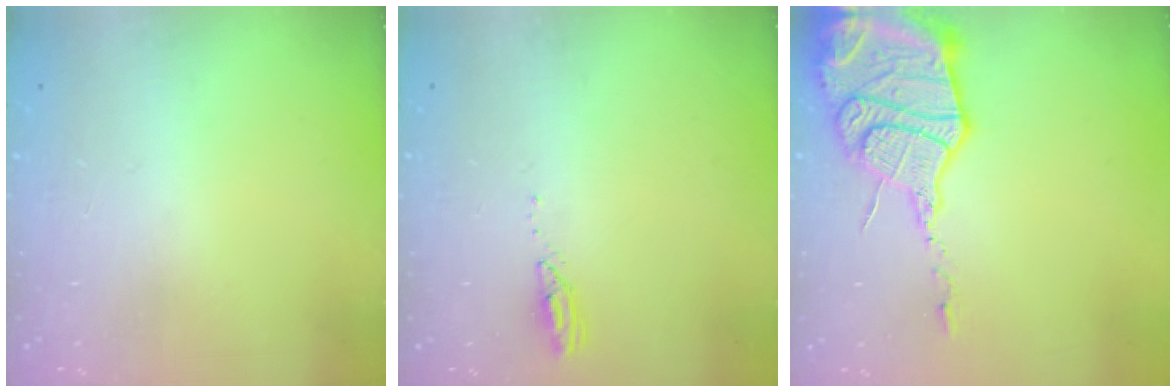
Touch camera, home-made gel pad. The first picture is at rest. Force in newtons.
{"total": 2.9, "press": 2.8, "slide": 0.4}
{"total": 21.6, "press": 21.5, "slide": 2.1}